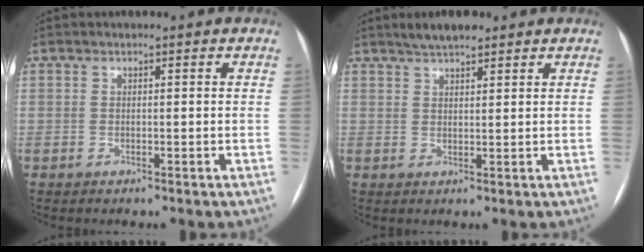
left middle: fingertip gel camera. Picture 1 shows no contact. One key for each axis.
{"total": 4.4, "fx": 3.6, "fy": 1.1, "fz": 2.4, "tx": -0.046, "ty": 0.014, "tz": 0.062}